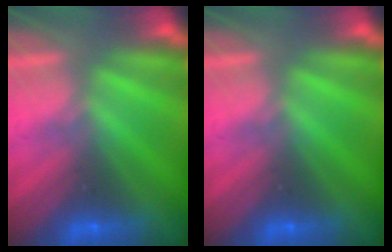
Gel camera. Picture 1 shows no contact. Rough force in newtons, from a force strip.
{"total": 0.0}